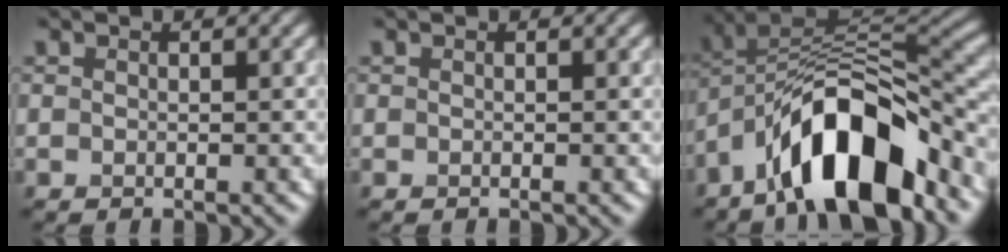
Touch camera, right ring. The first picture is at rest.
{"total": 0.0}
{"total": 11.6, "force": [-6.3, 4.3, 8.8], "torque": [-0.132, 0.017, -0.121]}